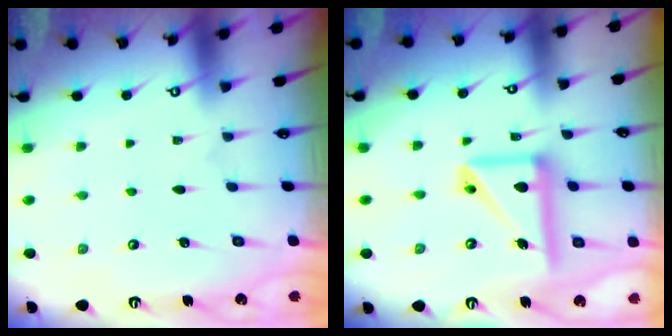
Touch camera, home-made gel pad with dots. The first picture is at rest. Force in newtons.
{"total": 14.8, "press": 14.6, "slide": 2.4}